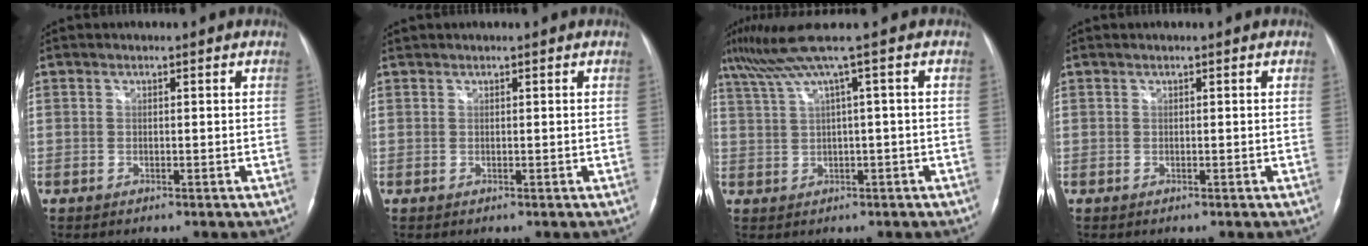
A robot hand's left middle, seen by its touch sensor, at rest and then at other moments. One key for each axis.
{"total": 0.0}
{"total": 6.0, "fx": 3.4, "fy": -1.8, "fz": 4.6, "tx": -0.095, "ty": 0.032, "tz": 0.070}
{"total": 0.0}